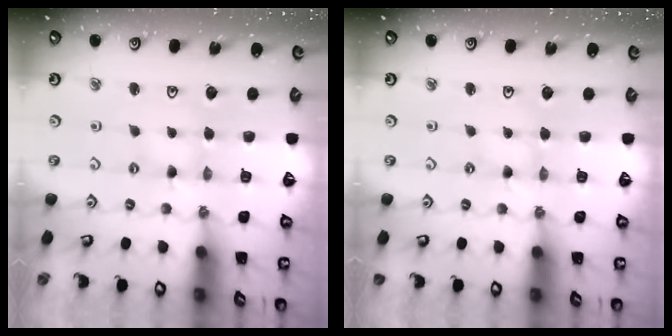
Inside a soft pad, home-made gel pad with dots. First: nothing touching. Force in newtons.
{"total": 0.8, "press": 0.8, "slide": 0.2}